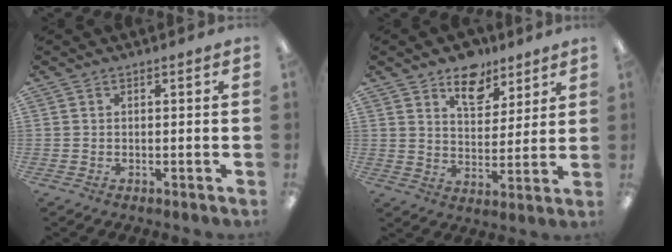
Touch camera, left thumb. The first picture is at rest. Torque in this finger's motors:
{"motor_torque": [1.56, 0.58, 0.97, -1.00, 0.04]}